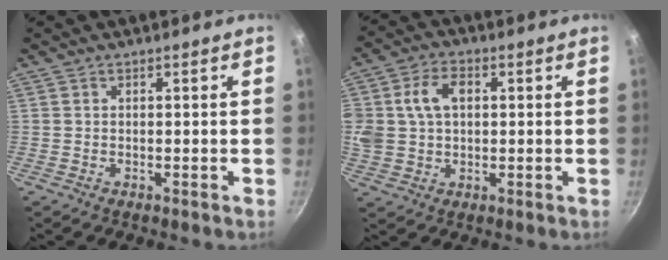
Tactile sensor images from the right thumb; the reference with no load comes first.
{"total": 12.2, "force": [2.3, 9.1, 7.7], "torque": [-0.157, 0.023, 0.039]}